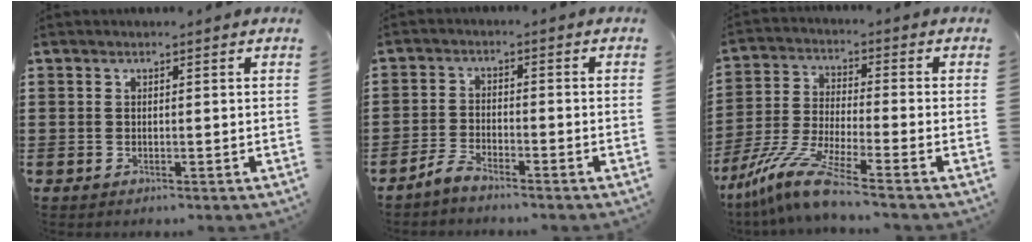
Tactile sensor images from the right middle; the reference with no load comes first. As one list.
[{"total": 3.0, "force": [-2.8, 0.4, 1.1], "torque": [-0.035, 0.003, -0.060]}, {"total": 9.2, "force": [-7.1, 0.4, 5.9], "torque": [-0.146, -0.014, -0.148]}]